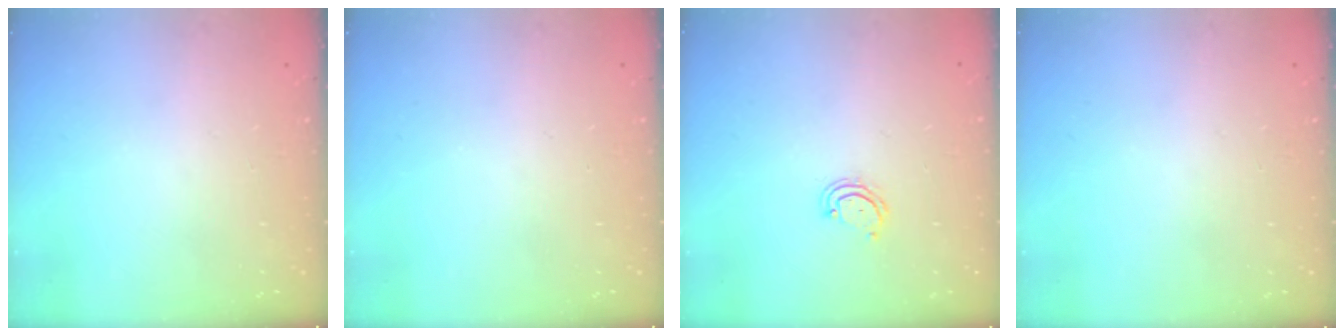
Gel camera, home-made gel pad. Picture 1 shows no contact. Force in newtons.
{"total": 0.0}
{"total": 3.9, "press": 3.9, "slide": 0.4}
{"total": 0.0}